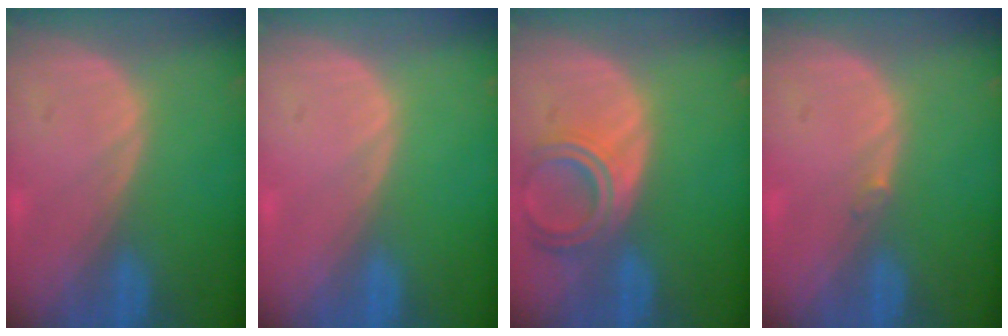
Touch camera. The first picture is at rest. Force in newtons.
{"total": 0.0}
{"total": 6.3, "press": 5.6, "slide": 2.8}
{"total": 0.5, "press": 0.5, "slide": 0.1}